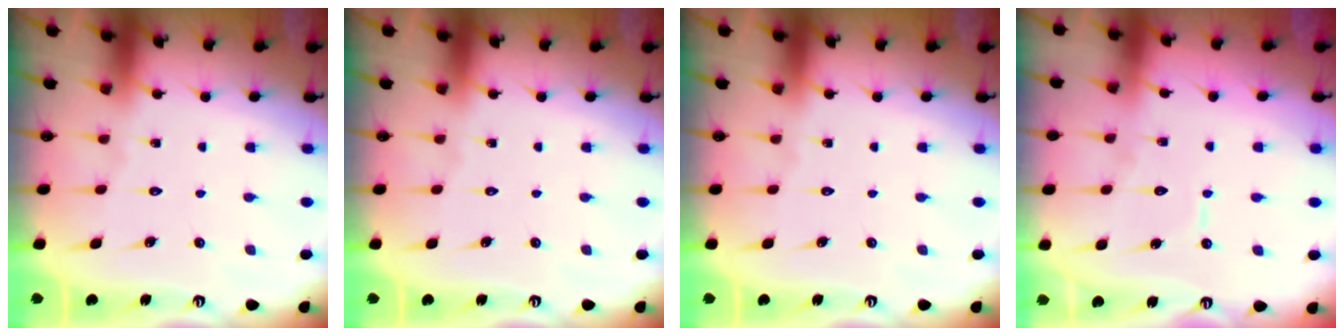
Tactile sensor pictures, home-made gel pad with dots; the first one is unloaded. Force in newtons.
{"total": 0.0}
{"total": 0.0}
{"total": 5.3, "press": 5.3, "slide": 0.4}